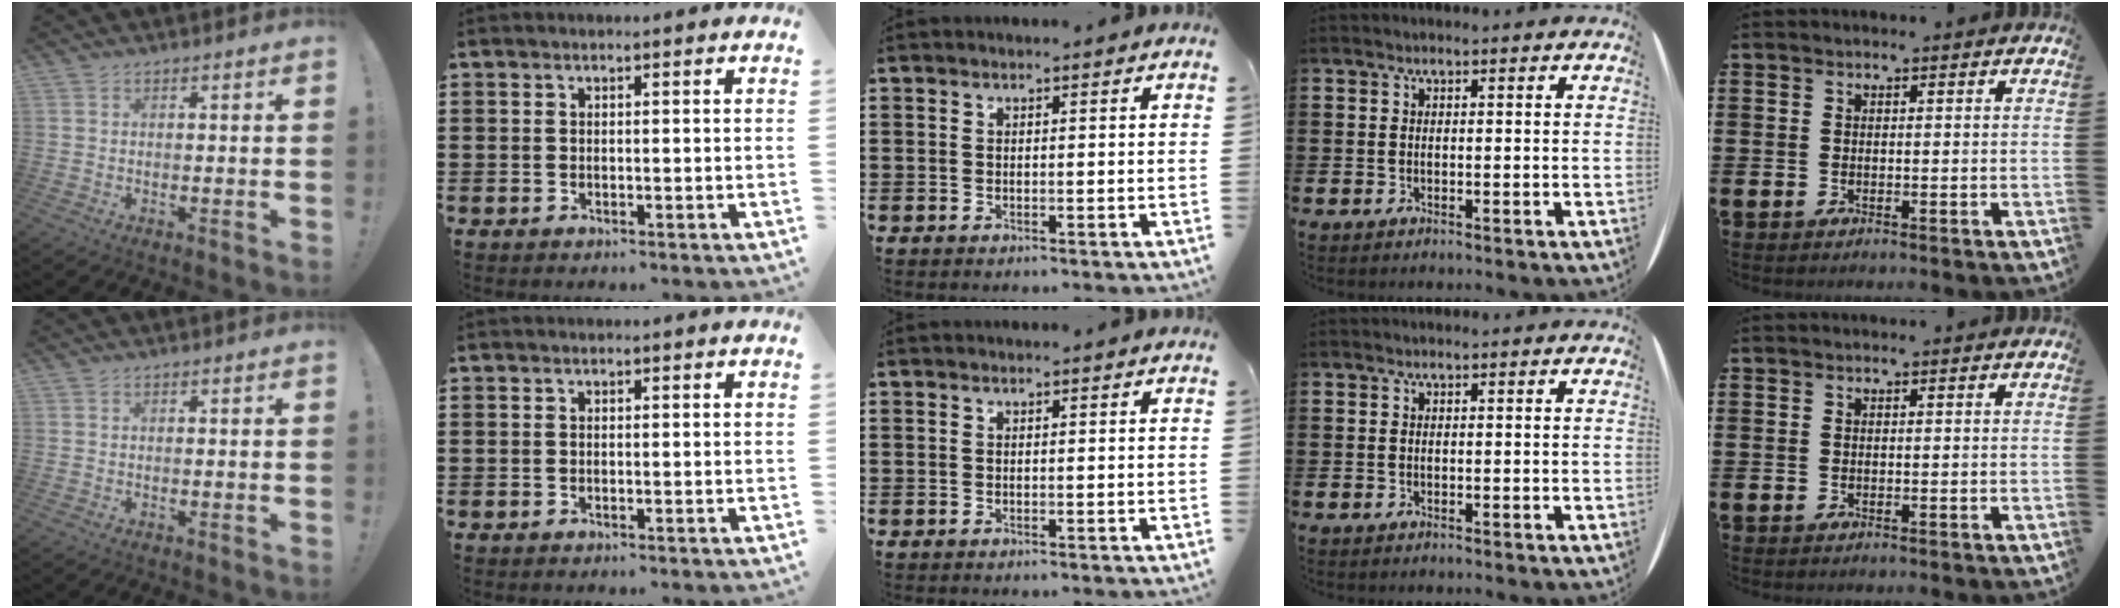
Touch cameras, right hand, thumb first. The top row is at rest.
{}